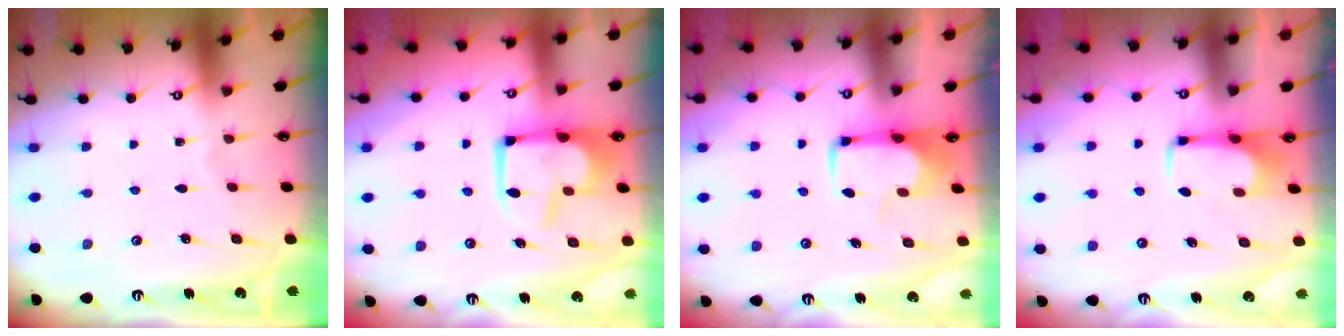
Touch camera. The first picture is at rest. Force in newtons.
{"total": 4.2, "press": 4.1, "slide": 0.8}
{"total": 1.7, "press": 1.7, "slide": 0.4}
{"total": 1.6, "press": 1.5, "slide": 0.4}